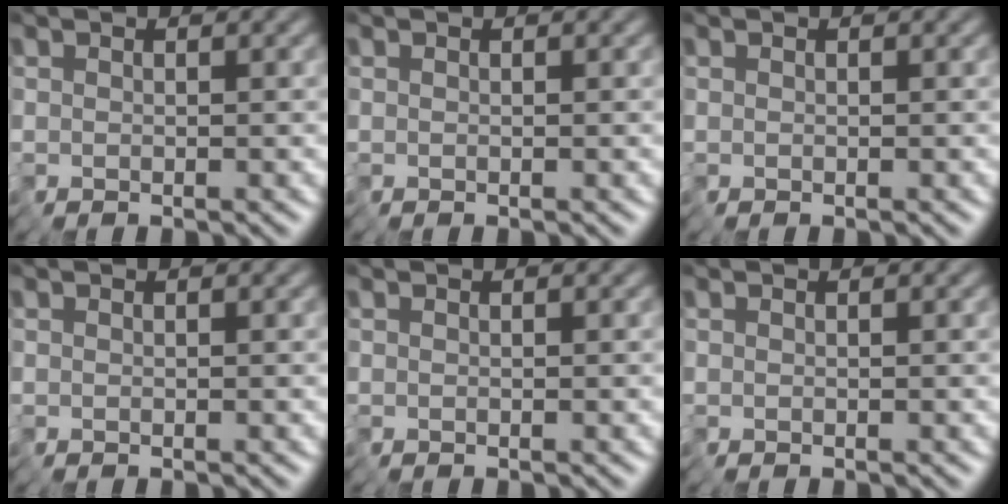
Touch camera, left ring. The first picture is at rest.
{"total": 0.0}
{"total": 0.0}
{"total": 0.0}
{"total": 0.0}
{"total": 0.0}